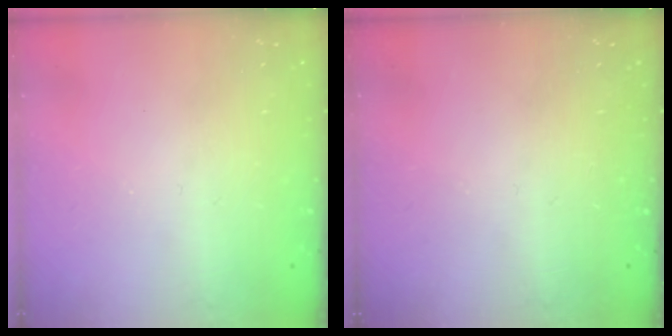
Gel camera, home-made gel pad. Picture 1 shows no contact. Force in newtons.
{"total": 0.0}